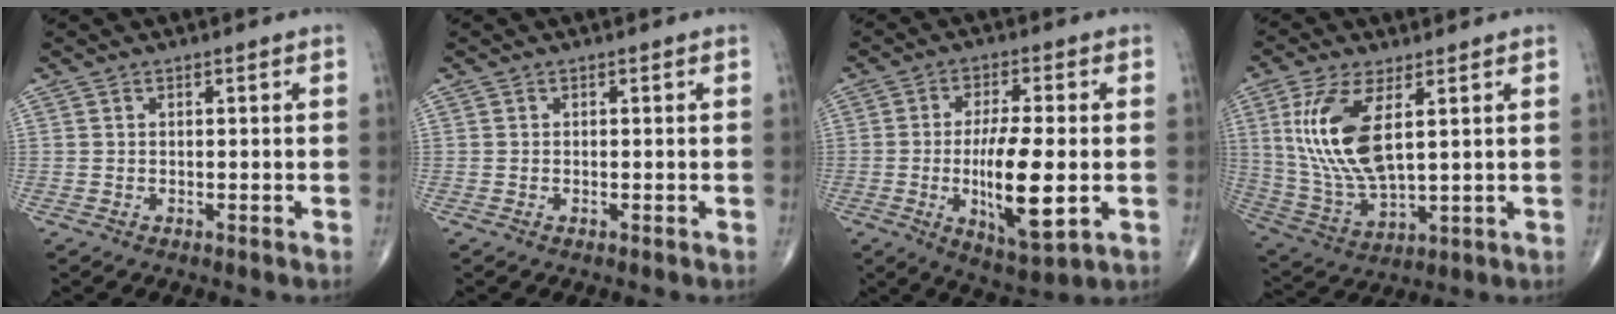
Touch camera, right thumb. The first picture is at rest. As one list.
[{"total": 0.0}, {"total": 13.9, "force": [-2.2, 4.1, 13.1], "torque": [-0.226, -0.009, -0.030]}, {"total": 14.8, "force": [4.1, 6.1, 12.9], "torque": [-0.274, -0.019, 0.092]}]